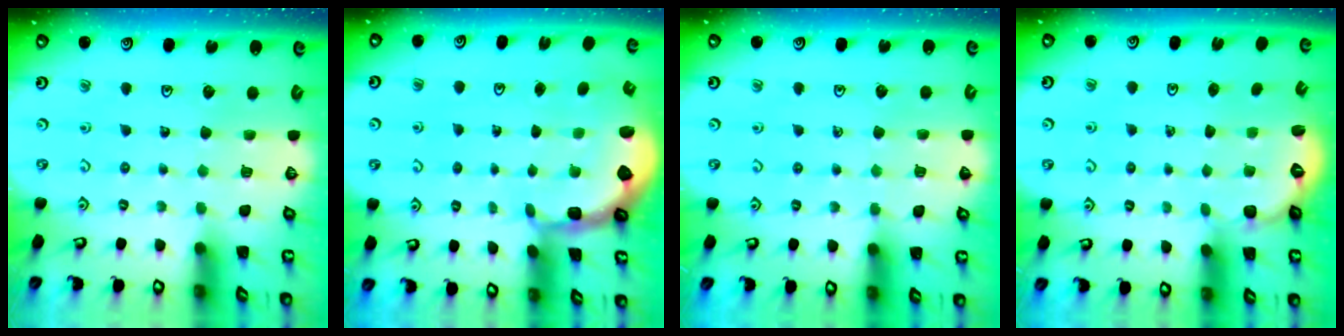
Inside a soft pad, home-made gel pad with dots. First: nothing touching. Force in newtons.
{"total": 2.4, "press": 1.7, "slide": 1.7}
{"total": 5.5, "press": 5.4, "slide": 0.7}
{"total": 2.4, "press": 1.9, "slide": 1.5}